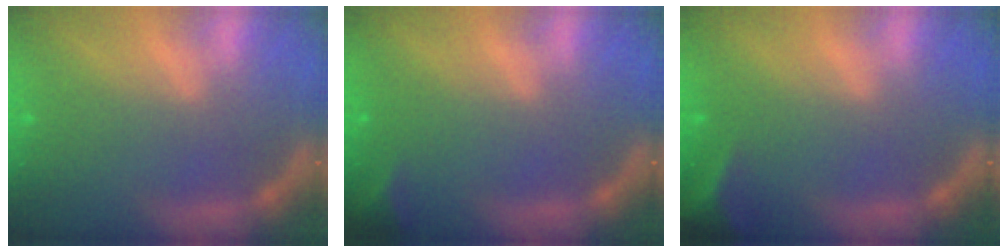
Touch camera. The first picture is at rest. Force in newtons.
{"total": 2.4}
{"total": 5.4}